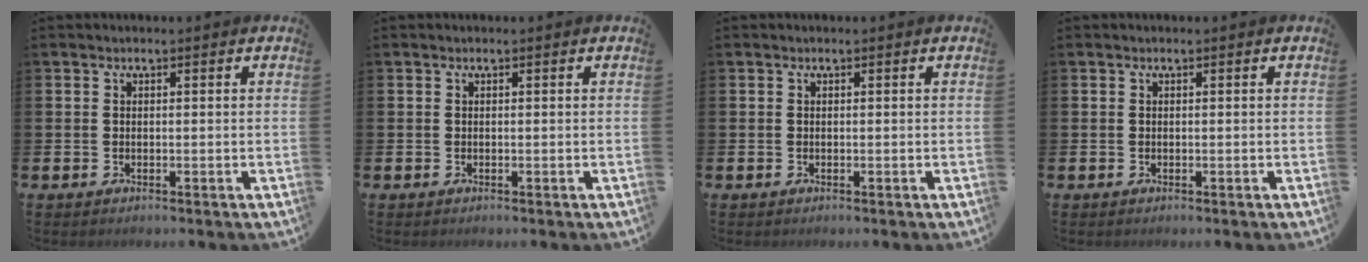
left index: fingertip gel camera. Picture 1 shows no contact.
{"total": 0.0}
{"total": 0.0}
{"total": 0.0}